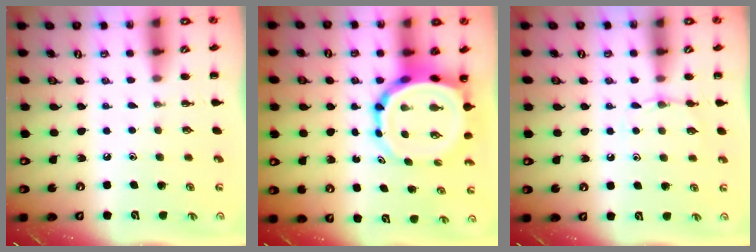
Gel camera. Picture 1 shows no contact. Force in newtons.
{"total": 9.4, "press": 8.8, "slide": 3.1}
{"total": 4.6, "press": 4.3, "slide": 1.7}